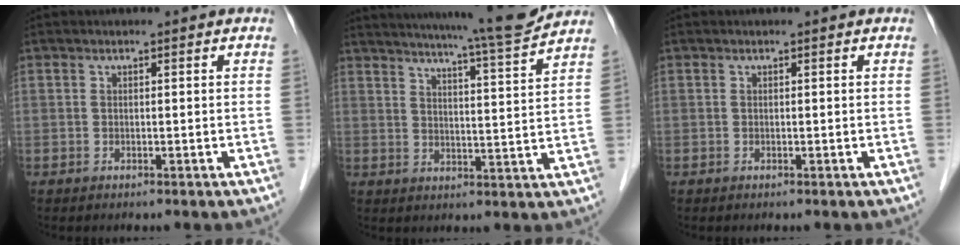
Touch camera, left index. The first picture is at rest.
{"total": 14.3, "force": [13.0, -1.4, 5.8], "torque": [-0.098, -0.030, 0.175]}
{"total": 0.0}